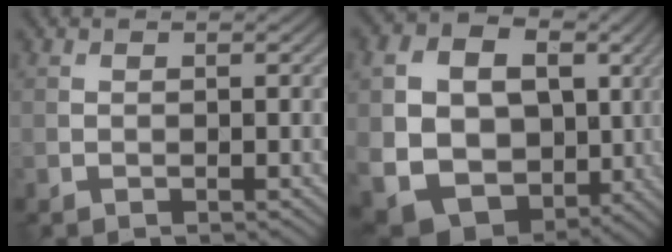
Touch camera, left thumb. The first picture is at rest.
{"total": 15.5, "force": [-0.2, 12.4, 9.3], "torque": [-0.211, -0.026, 0.014]}